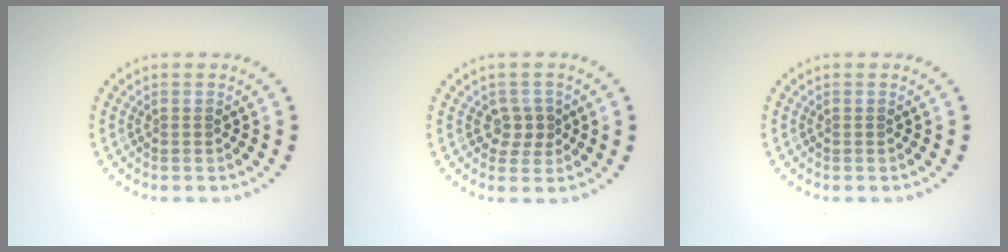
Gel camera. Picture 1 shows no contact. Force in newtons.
{"total": 1.9, "press": 1.7, "slide": 0.8}
{"total": 0.0}